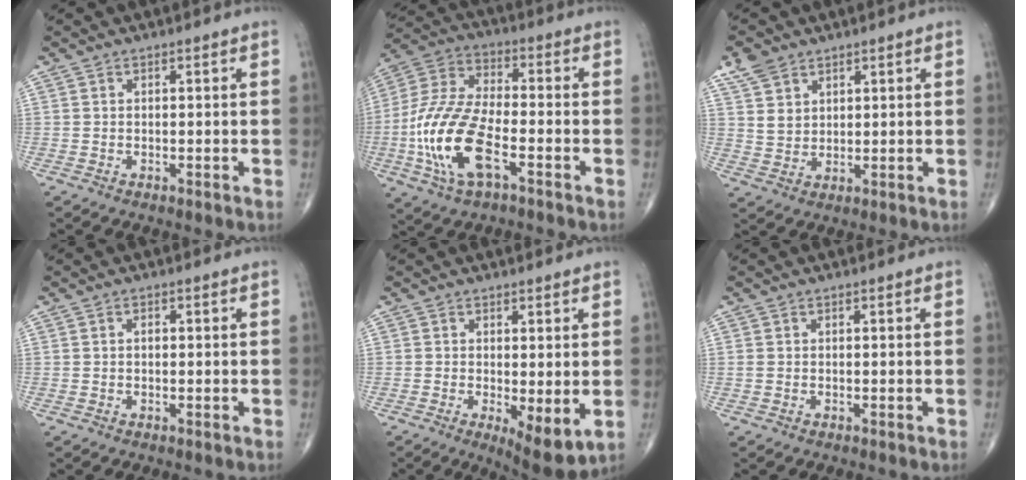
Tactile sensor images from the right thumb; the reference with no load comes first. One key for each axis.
{"total": 16.9, "fx": -5.4, "fy": 7.4, "fz": 14.2, "tx": -0.306, "ty": 0.023, "tz": -0.103}
{"total": 5.8, "fx": 3.8, "fy": 3.8, "fz": 2.1, "tx": -0.028, "ty": -0.016, "tz": 0.083}
{"total": 0.7, "fx": 0.0, "fy": 0.4, "fz": 0.5, "tx": -0.009, "ty": 0.001, "tz": 0.000}
{"total": 7.2, "fx": -1.2, "fy": 2.6, "fz": 6.6, "tx": -0.097, "ty": -0.023, "tz": -0.014}
{"total": 0.7, "fx": 0.0, "fy": 0.5, "fz": 0.4, "tx": -0.013, "ty": 0.000, "tz": 0.001}